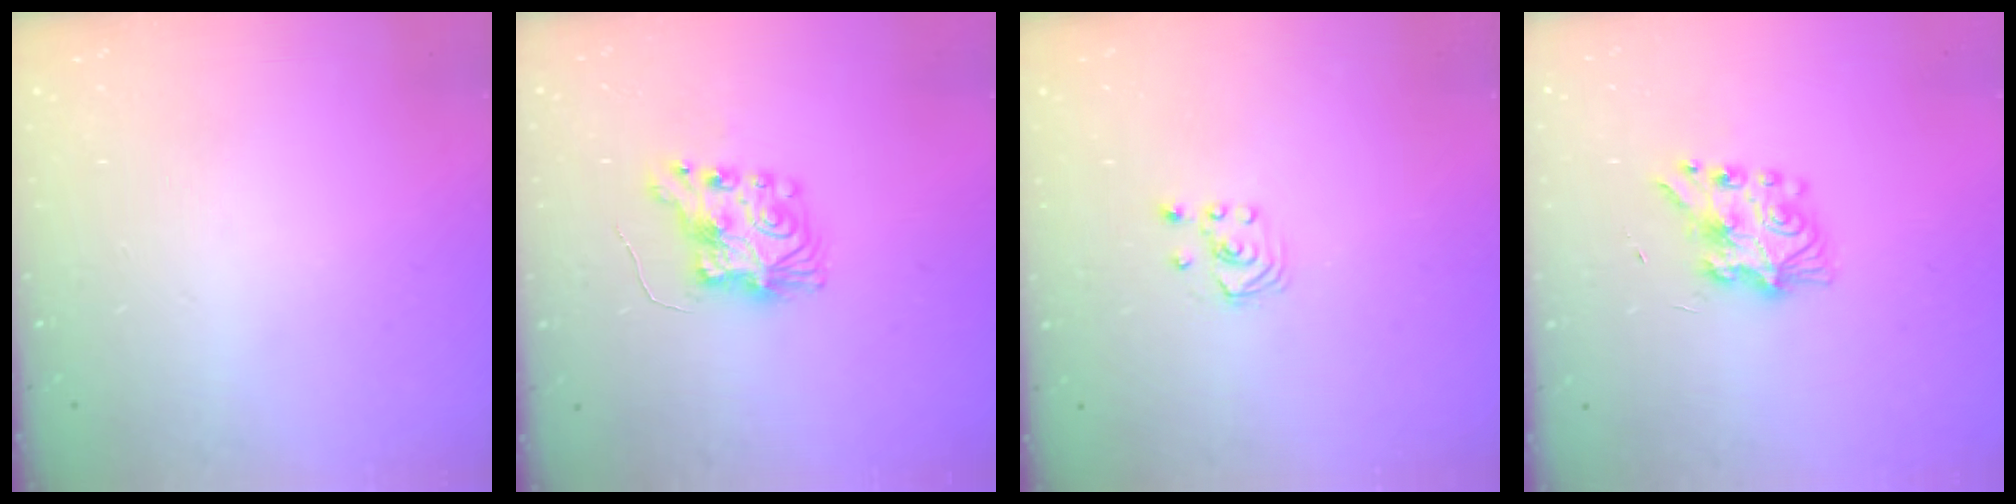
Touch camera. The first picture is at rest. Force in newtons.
{"total": 8.4, "press": 8.4, "slide": 0.2}
{"total": 1.8, "press": 1.8, "slide": 0.2}
{"total": 7.6, "press": 7.6, "slide": 0.6}